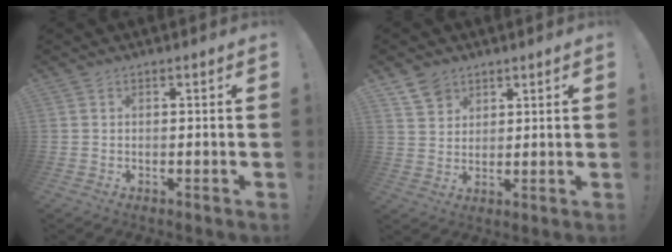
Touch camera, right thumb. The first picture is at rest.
{"total": 5.7, "force": [4.2, 3.8, 0.9], "torque": [-0.012, -0.027, 0.080]}